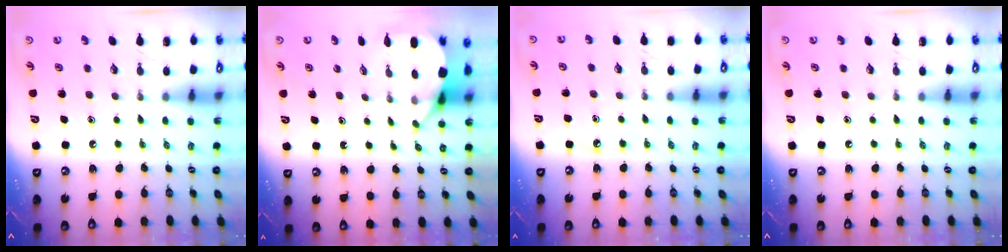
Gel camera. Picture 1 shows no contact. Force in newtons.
{"total": 4.3, "press": 4.3, "slide": 0.2}
{"total": 4.0, "press": 3.9, "slide": 0.6}
{"total": 0.0}